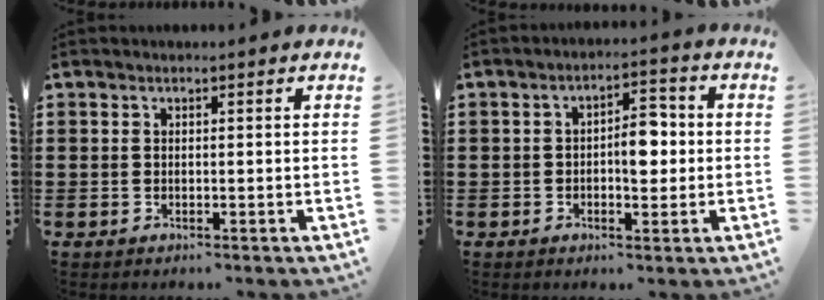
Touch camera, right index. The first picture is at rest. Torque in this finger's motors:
{"motor_torque": [0.54, 0.22, 0.48, 0.08]}